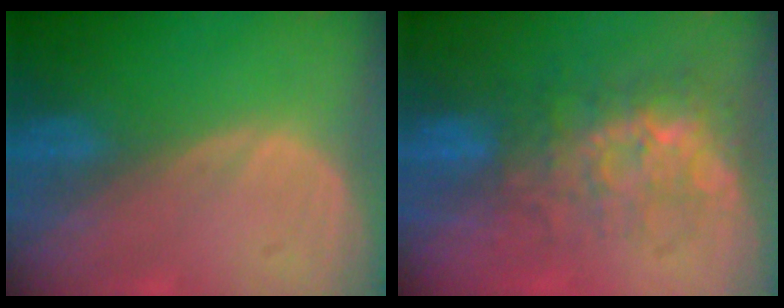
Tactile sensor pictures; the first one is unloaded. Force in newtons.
{"total": 8.0, "press": 7.5, "slide": 2.8}